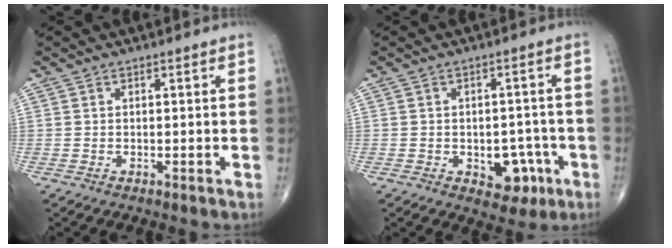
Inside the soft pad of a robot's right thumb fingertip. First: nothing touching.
{"total": 7.1, "force": [-2.6, 4.8, 4.6], "torque": [-0.024, 0.017, -0.026]}